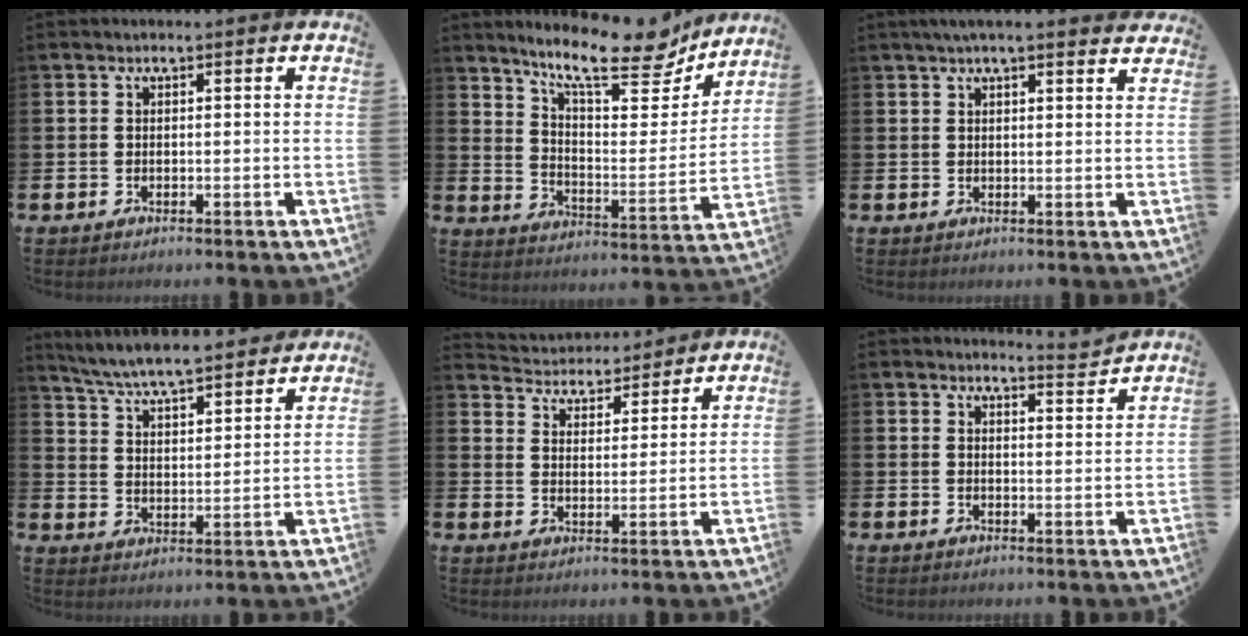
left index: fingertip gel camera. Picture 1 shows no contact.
{"total": 12.7, "force": [10.8, 3.0, 6.0], "torque": [-0.112, -0.070, 0.183]}
{"total": 3.4, "force": [3.0, 0.3, 1.5], "torque": [-0.034, -0.005, 0.055]}
{"total": 6.6, "force": [6.4, 0.4, 1.6], "torque": [-0.062, -0.045, 0.112]}
{"total": 4.3, "force": [4.2, 1.1, -0.3], "torque": [-0.021, -0.032, 0.073]}
{"total": 3.7, "force": [3.7, -0.3, 0.1], "torque": [0.003, -0.028, 0.064]}